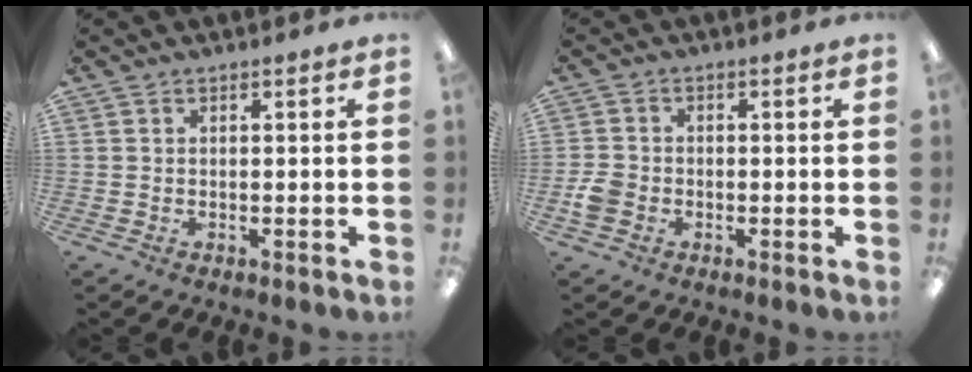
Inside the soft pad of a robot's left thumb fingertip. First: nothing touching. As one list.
[{"total": 4.4, "force": [-1.5, 3.6, 1.9], "torque": [-0.029, 0.013, -0.025]}]